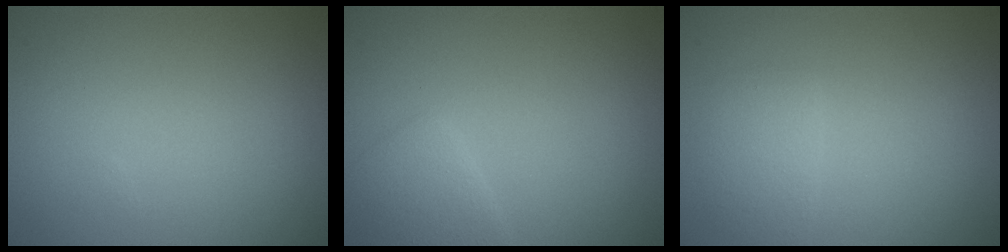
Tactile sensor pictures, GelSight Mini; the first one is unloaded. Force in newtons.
{"total": 2.0, "press": 2.0, "slide": 0.0}
{"total": 1.6, "press": 1.6, "slide": 0.0}